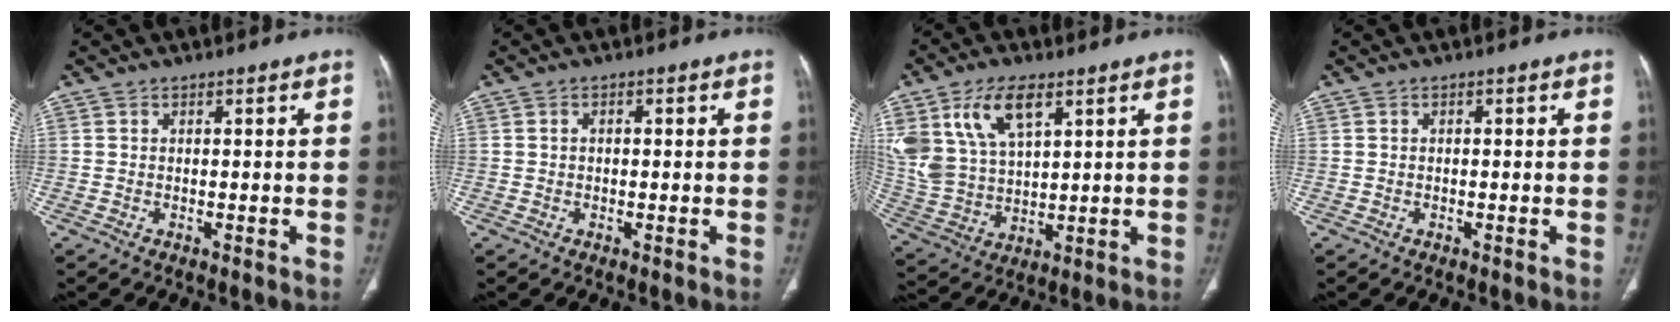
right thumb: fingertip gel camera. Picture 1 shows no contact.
{"total": 1.0, "force": [0.1, 0.7, 0.7], "torque": [-0.010, 0.006, 0.000]}
{"total": 15.8, "force": [7.8, 8.4, 10.8], "torque": [-0.209, -0.019, 0.162]}
{"total": 0.6, "force": [0.1, 0.3, 0.5], "torque": [-0.009, 0.003, 0.002]}